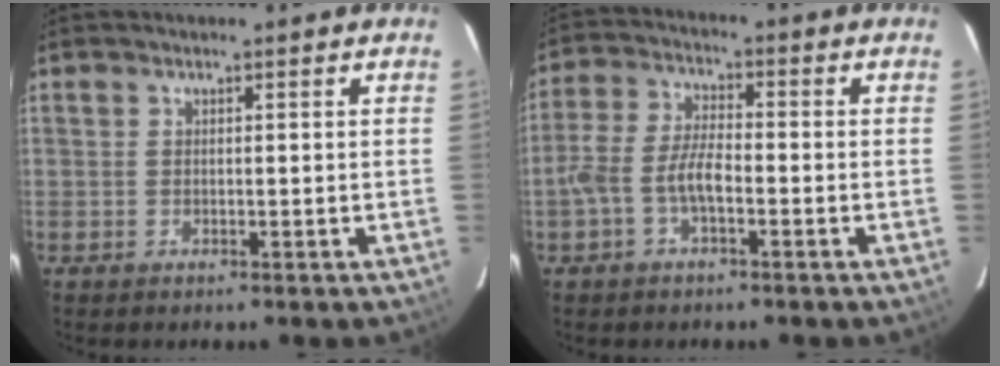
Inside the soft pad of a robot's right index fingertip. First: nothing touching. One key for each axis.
{"total": 6.3, "fx": -2.5, "fy": 2.3, "fz": 5.3, "tx": -0.121, "ty": 0.014, "tz": -0.050}